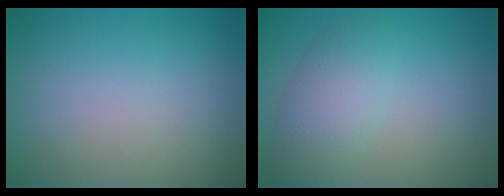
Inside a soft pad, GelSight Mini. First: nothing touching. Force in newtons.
{"total": 3.9, "press": 3.9, "slide": 0.2}